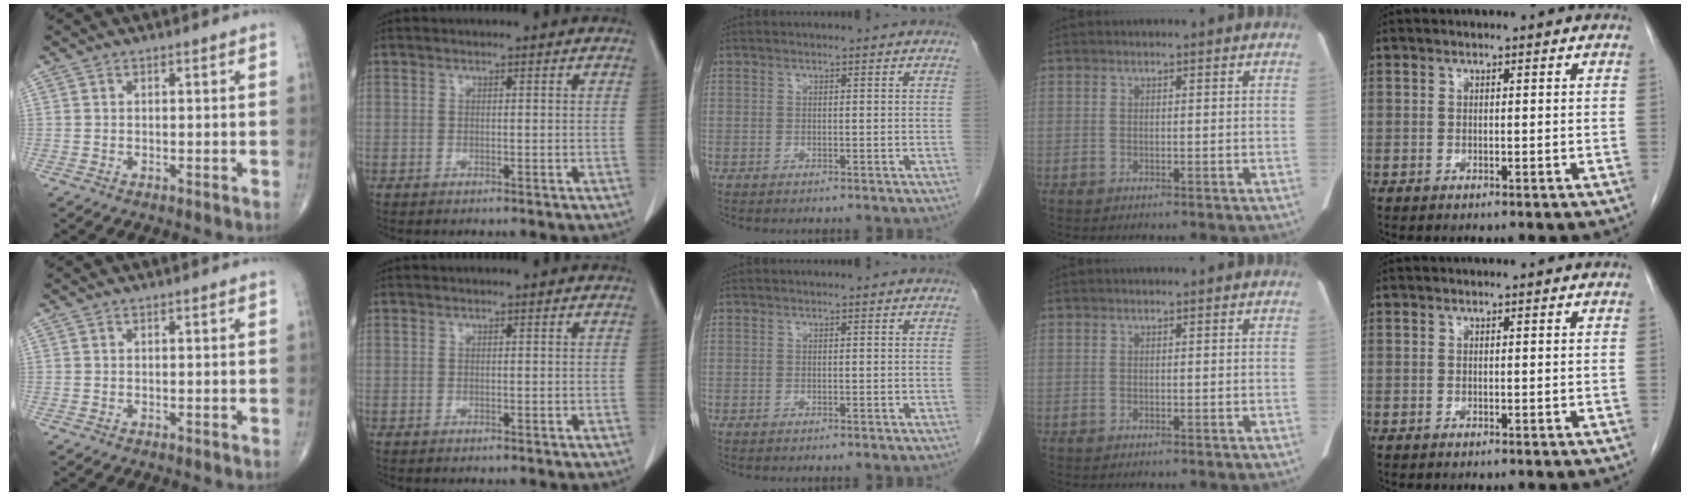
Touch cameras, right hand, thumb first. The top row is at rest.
{}